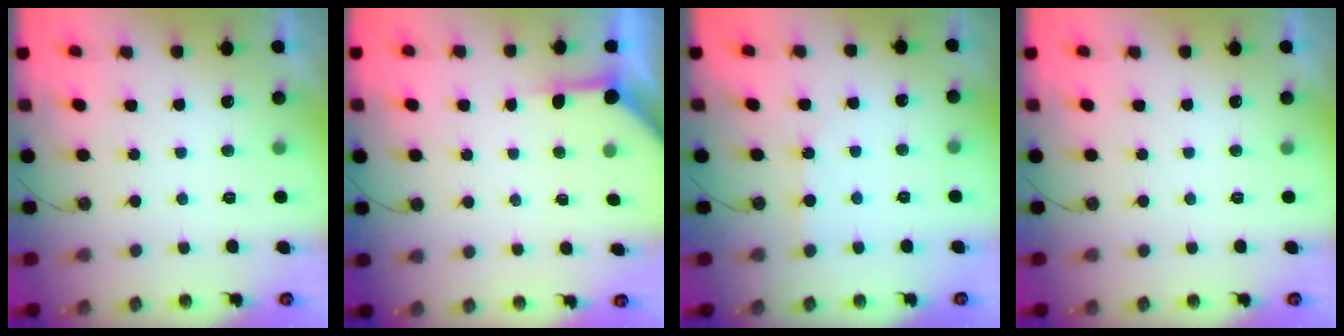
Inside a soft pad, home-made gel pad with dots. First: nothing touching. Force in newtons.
{"total": 3.9, "press": 3.9, "slide": 0.5}
{"total": 3.3, "press": 3.3, "slide": 0.4}
{"total": 0.0}